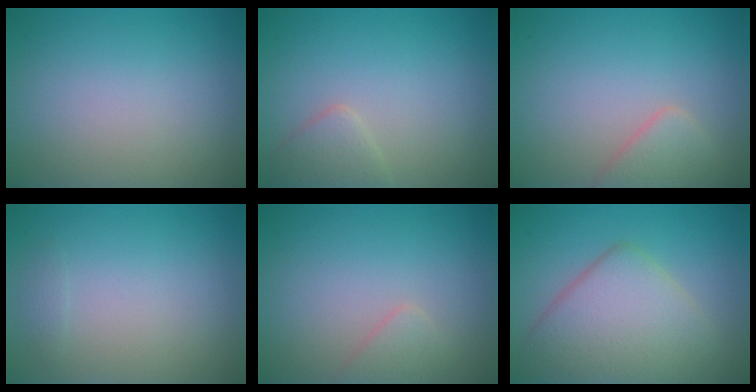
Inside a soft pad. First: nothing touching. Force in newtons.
{"total": 1.8, "press": 1.8, "slide": 0.0}
{"total": 2.3, "press": 2.3, "slide": 0.1}
{"total": 0.6, "press": 0.6, "slide": 0.0}
{"total": 1.2, "press": 1.2, "slide": 0.1}
{"total": 6.7, "press": 6.7, "slide": 0.2}